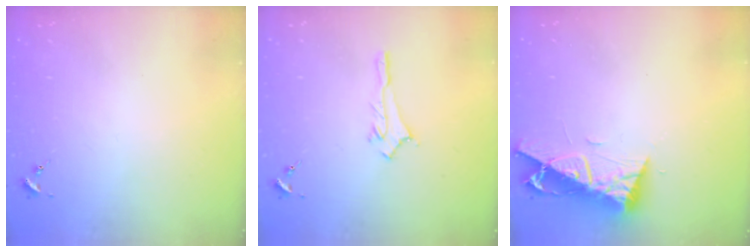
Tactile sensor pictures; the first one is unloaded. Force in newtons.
{"total": 2.9, "press": 2.9, "slide": 0.3}
{"total": 9.3, "press": 9.2, "slide": 1.1}